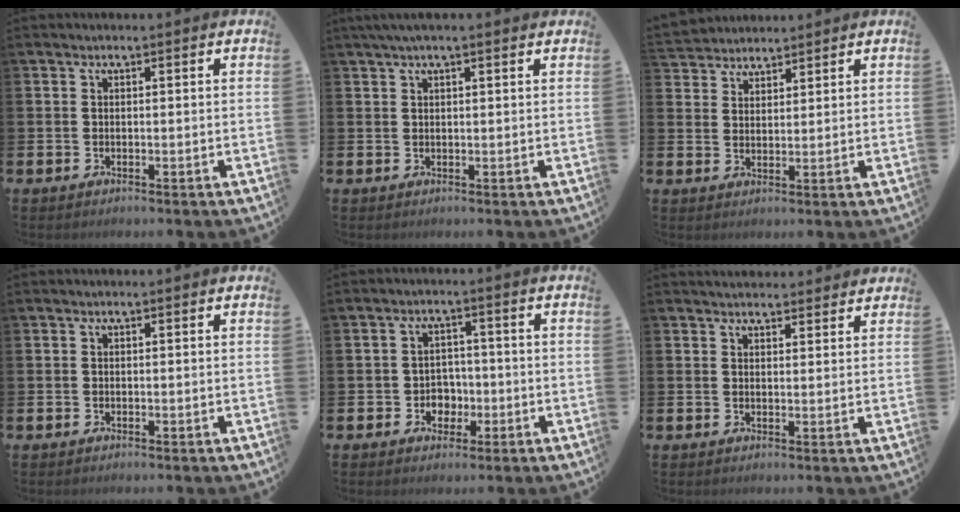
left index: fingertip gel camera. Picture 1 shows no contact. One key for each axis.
{"total": 2.1, "fx": 1.5, "fy": 0.2, "fz": 1.4, "tx": -0.028, "ty": 0.004, "tz": 0.026}
{"total": 3.4, "fx": 3.2, "fy": 0.9, "fz": -0.7, "tx": -0.003, "ty": -0.011, "tz": 0.061}
{"total": 0.0}
{"total": 3.2, "fx": -1.1, "fy": 2.8, "fz": 0.9, "tx": -0.018, "ty": -0.001, "tz": -0.030}
{"total": 2.7, "fx": 2.7, "fy": 0.6, "fz": 0.0, "tx": 0.006, "ty": -0.015, "tz": 0.047}